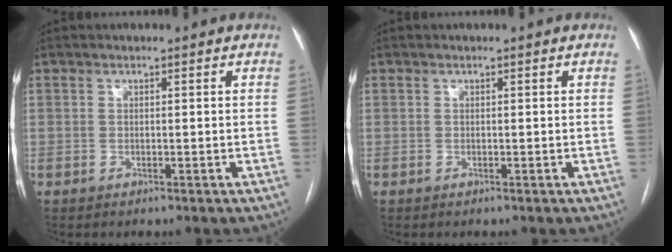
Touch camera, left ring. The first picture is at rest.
{"total": 0.0}